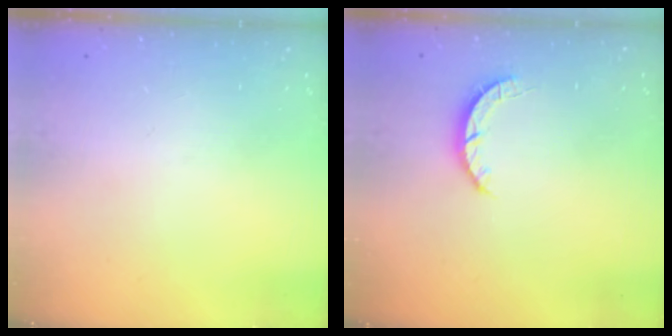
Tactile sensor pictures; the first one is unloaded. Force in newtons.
{"total": 2.7, "press": 2.7, "slide": 0.4}